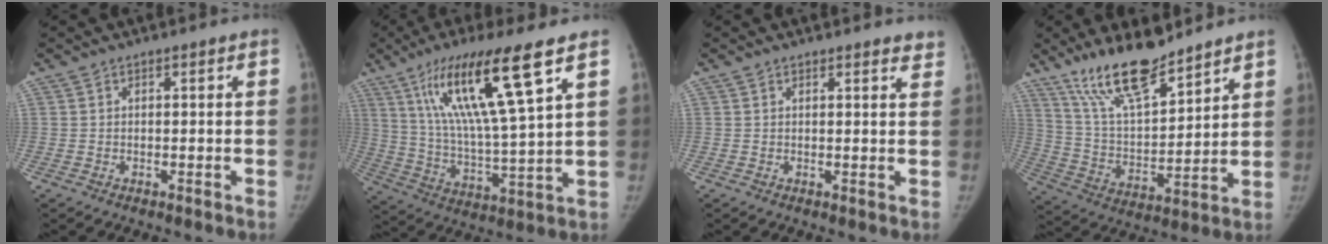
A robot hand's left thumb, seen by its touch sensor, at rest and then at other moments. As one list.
[{"total": 19.2, "force": [9.8, 2.1, 16.4], "torque": [-0.299, -0.040, 0.180]}, {"total": 3.4, "force": [3.2, 1.1, 0.8], "torque": [0.018, -0.011, 0.024]}, {"total": 15.3, "force": [12.0, 4.2, 8.5], "torque": [-0.130, -0.072, 0.229]}]